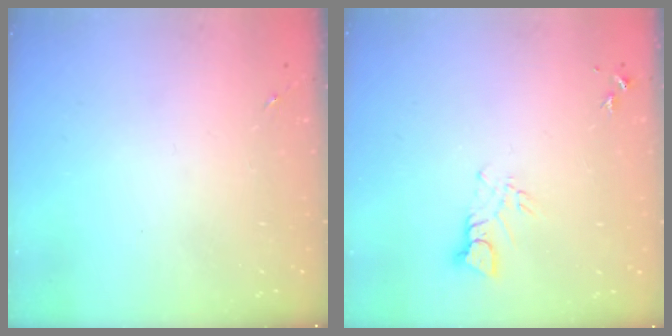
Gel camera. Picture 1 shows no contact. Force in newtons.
{"total": 4.0, "press": 4.0, "slide": 0.4}